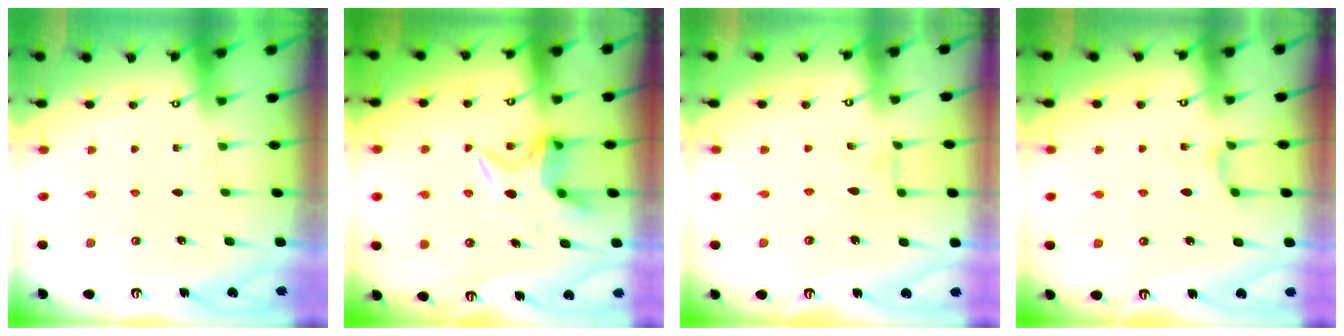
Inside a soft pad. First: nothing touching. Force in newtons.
{"total": 6.5, "press": 6.5, "slide": 0.5}
{"total": 0.0}
{"total": 3.1, "press": 3.0, "slide": 0.6}